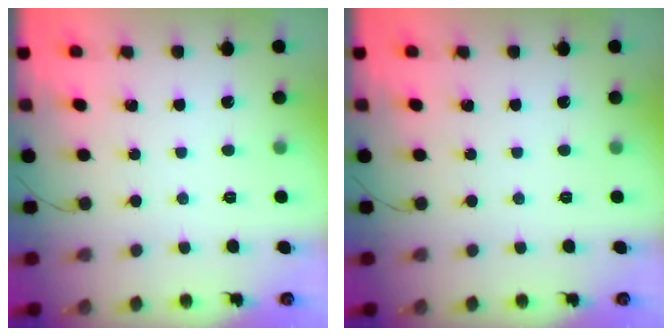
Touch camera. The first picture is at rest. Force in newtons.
{"total": 0.0}